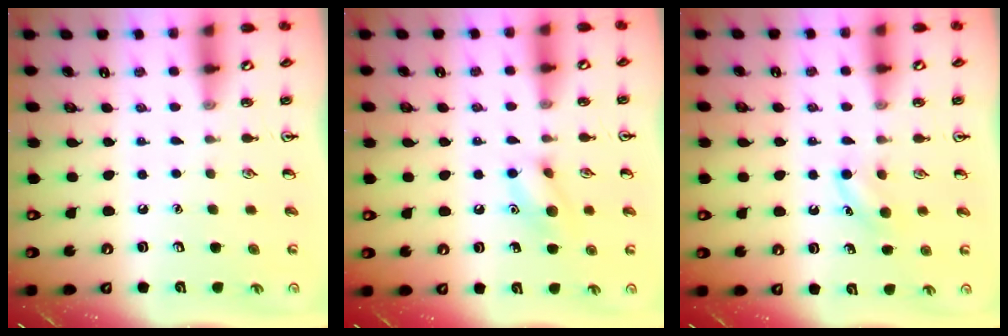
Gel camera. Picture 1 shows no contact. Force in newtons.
{"total": 9.2, "press": 9.1, "slide": 1.5}
{"total": 4.3, "press": 4.1, "slide": 1.5}